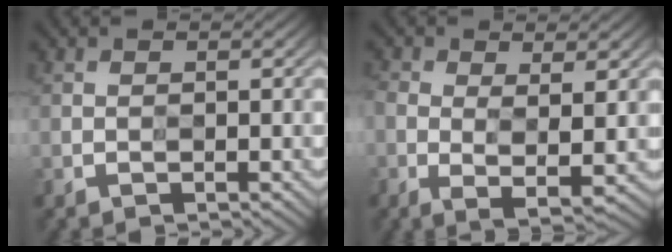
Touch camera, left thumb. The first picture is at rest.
{"total": 6.4, "force": [0.0, 3.0, 5.6], "torque": [-0.133, -0.015, 0.009]}